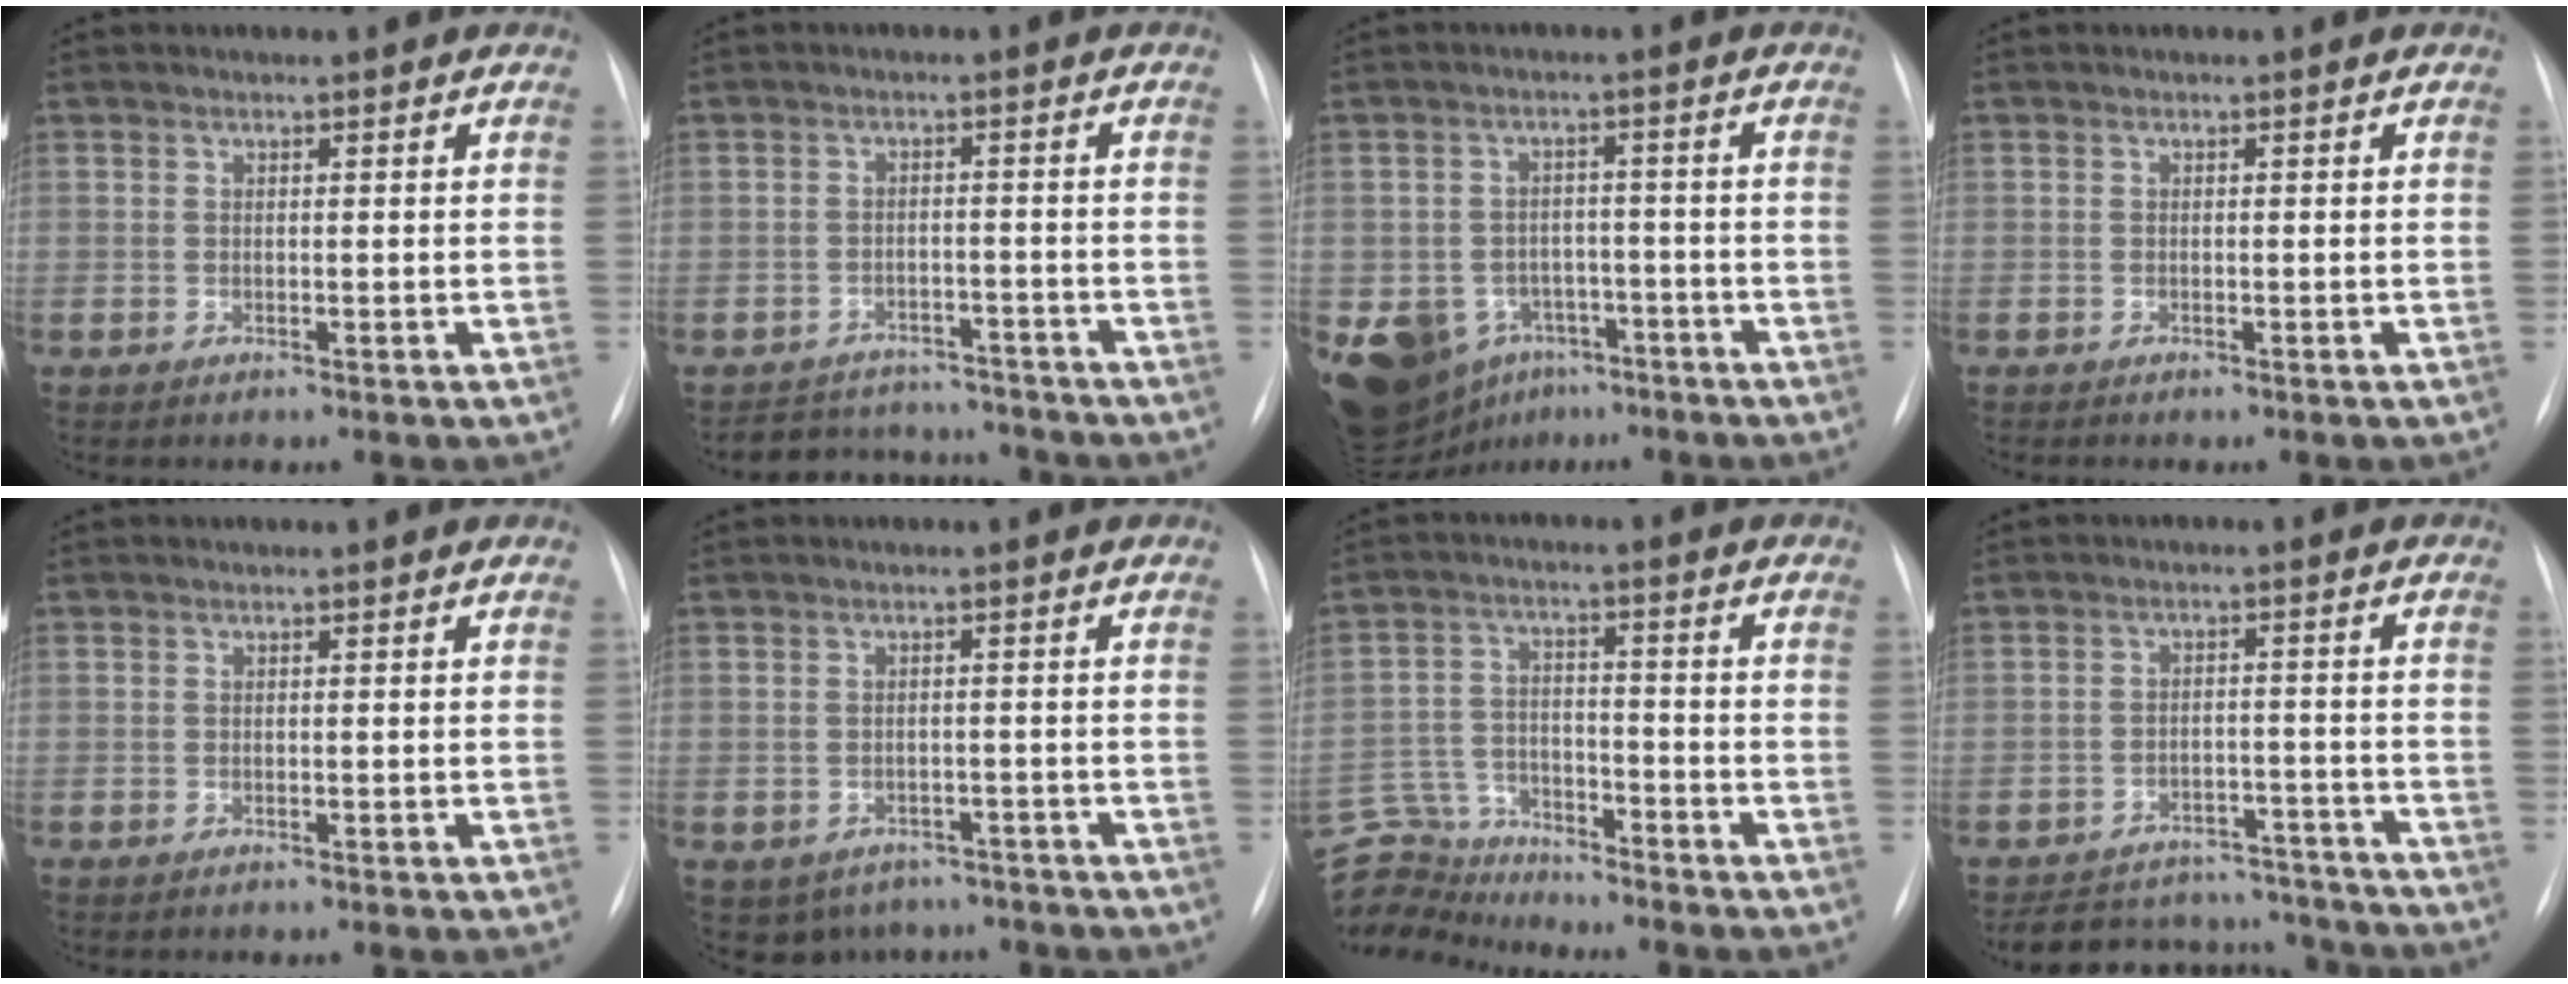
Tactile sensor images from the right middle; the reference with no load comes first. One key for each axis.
{"total": 9.5, "fx": -8.9, "fy": 3.2, "fz": 0.9, "tx": -0.009, "ty": 0.017, "tz": -0.119}
{"total": 15.0, "fx": -7.6, "fy": 11.4, "fz": 6.2, "tx": -0.138, "ty": 0.013, "tz": -0.106}
{"total": 0.8, "fx": -0.7, "fy": 0.2, "fz": 0.3, "tx": -0.006, "ty": 0.000, "tz": -0.010}
{"total": 0.0}
{"total": 5.9, "fx": -4.4, "fy": 3.9, "fz": 0.7, "tx": -0.003, "ty": 0.013, "tz": -0.053}
{"total": 10.4, "fx": -10.3, "fy": 1.7, "fz": -0.2, "tx": -0.007, "ty": 0.024, "tz": -0.191}
{"total": 15.0, "fx": -13.9, "fy": 4.8, "fz": 2.9, "tx": -0.044, "ty": 0.023, "tz": -0.182}